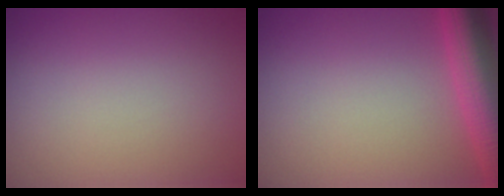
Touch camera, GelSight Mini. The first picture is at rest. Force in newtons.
{"total": 6.6, "press": 6.6, "slide": 0.3}